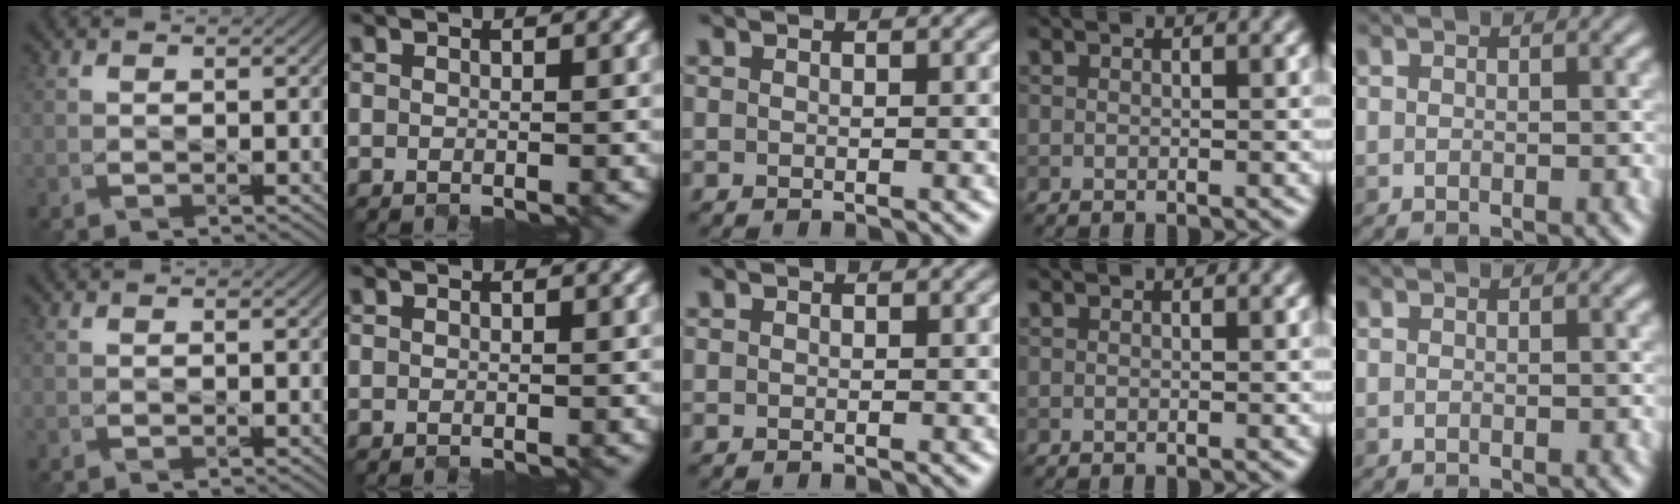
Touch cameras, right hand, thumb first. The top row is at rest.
{}